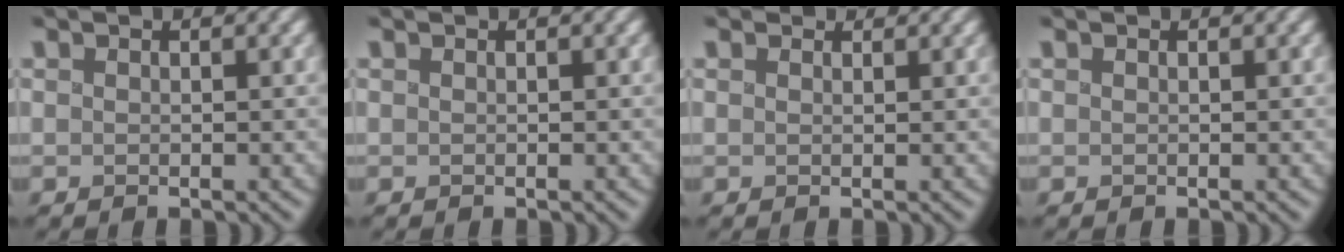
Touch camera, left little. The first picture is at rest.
{"total": 0.0}
{"total": 1.8, "force": [1.6, 0.8, 0.5], "torque": [-0.011, -0.003, 0.029]}
{"total": 0.0}